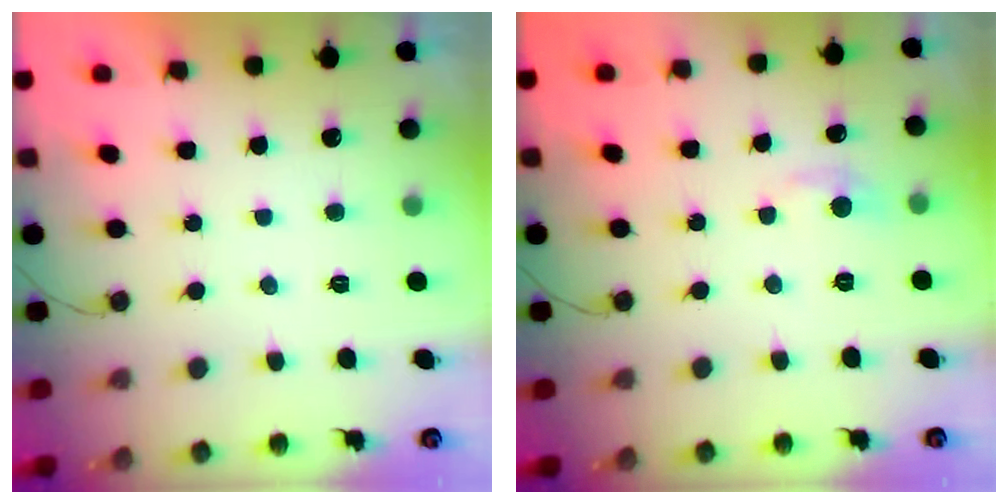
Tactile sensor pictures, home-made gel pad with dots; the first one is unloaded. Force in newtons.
{"total": 4.2, "press": 4.2, "slide": 0.6}